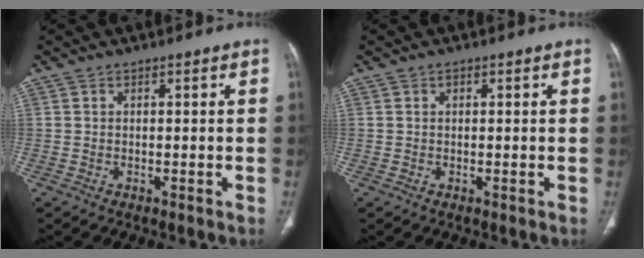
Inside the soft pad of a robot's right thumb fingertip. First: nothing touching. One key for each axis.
{"total": 0.6, "fx": 0.3, "fy": 0.4, "fz": 0.4, "tx": -0.006, "ty": 0.000, "tz": 0.003}